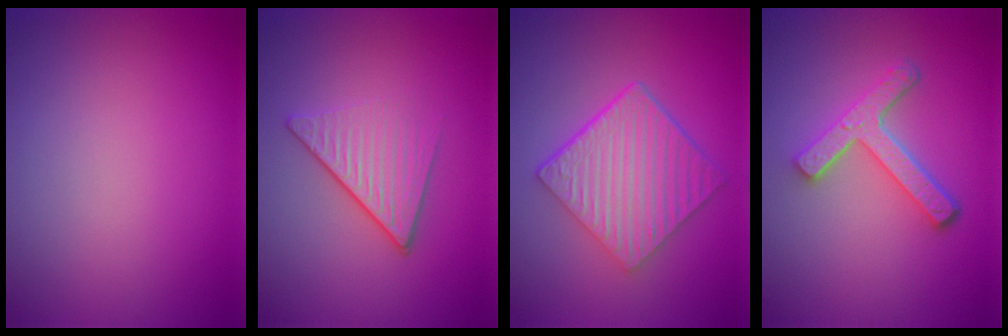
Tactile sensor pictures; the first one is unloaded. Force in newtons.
{"total": 4.2, "press": 2.9, "slide": 3.0}
{"total": 6.4, "press": 4.5, "slide": 4.7}
{"total": 4.3, "press": 3.3, "slide": 2.8}